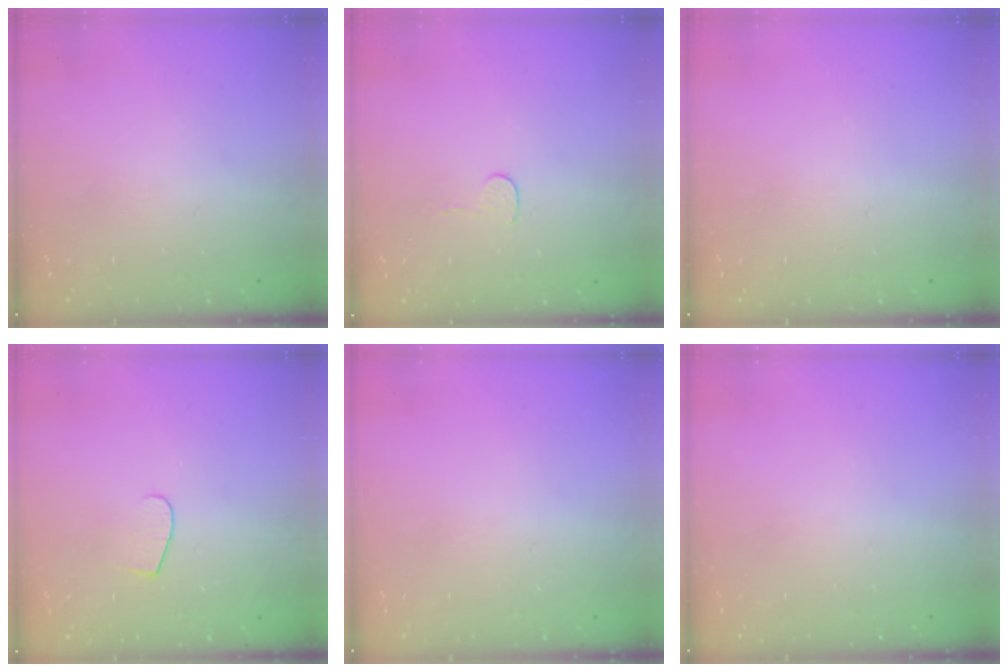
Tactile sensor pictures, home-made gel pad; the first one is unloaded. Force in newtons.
{"total": 3.0, "press": 3.0, "slide": 0.3}
{"total": 0.0}
{"total": 5.9, "press": 5.9, "slide": 0.6}
{"total": 0.6, "press": 0.6, "slide": 0.2}
{"total": 0.0}